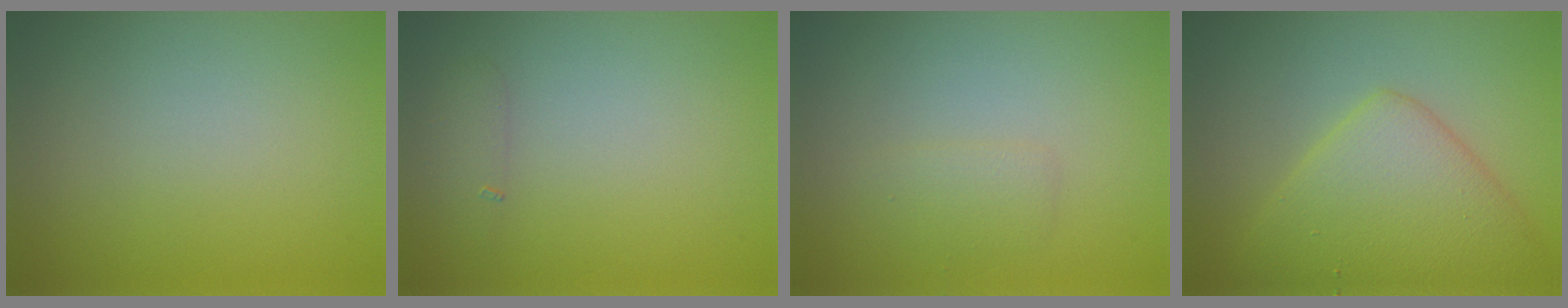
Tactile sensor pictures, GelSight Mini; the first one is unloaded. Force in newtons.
{"total": 1.0, "press": 1.0, "slide": 0.0}
{"total": 1.2, "press": 1.2, "slide": 0.0}
{"total": 6.7, "press": 6.7, "slide": 0.1}